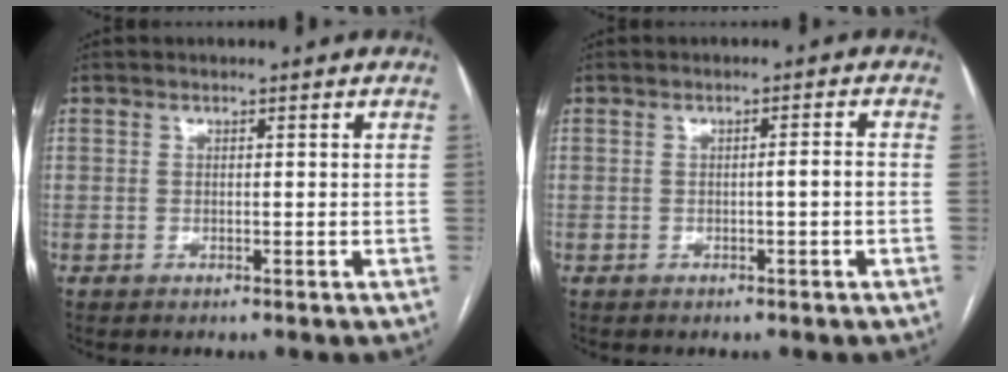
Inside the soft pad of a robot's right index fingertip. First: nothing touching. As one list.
[{"total": 1.7, "force": [-0.5, -0.1, 1.6], "torque": [-0.023, 0.002, -0.007]}]